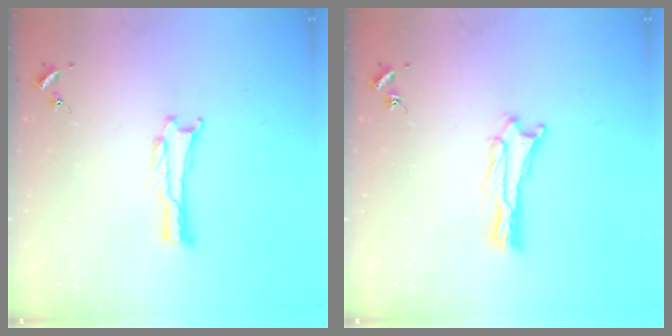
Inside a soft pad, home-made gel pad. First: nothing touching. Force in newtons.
{"total": 0.9, "press": 0.9, "slide": 0.2}